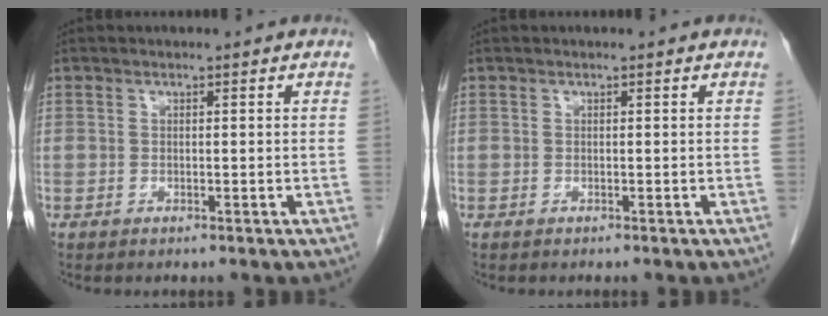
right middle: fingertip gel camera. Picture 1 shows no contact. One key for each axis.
{"total": 0.0}